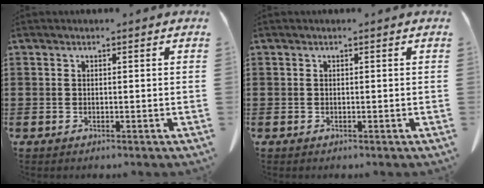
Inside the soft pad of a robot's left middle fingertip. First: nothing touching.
{"total": 0.0}